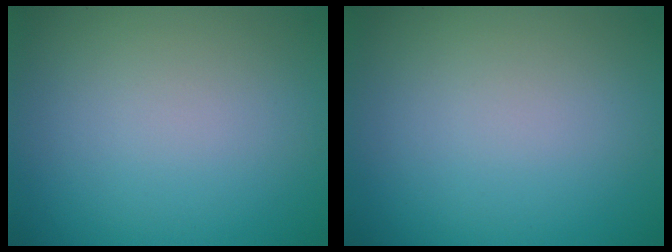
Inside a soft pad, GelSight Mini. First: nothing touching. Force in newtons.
{"total": 0.0}